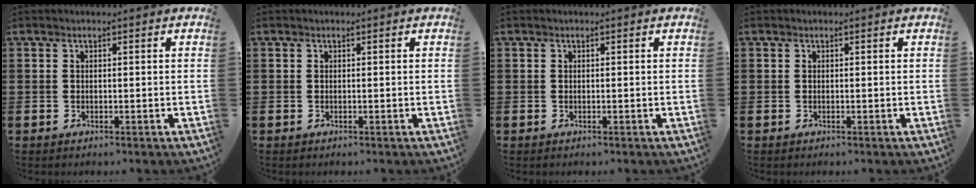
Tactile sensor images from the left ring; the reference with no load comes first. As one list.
[{"total": 0.0}, {"total": 0.0}, {"total": 0.0}]